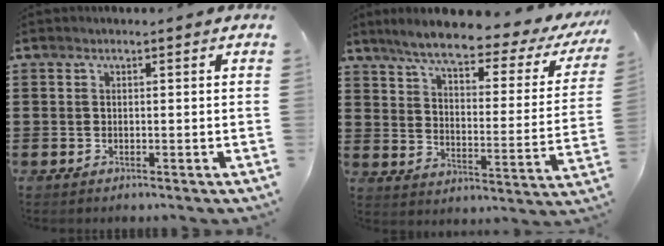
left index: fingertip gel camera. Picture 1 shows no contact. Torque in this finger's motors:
{"motor_torque": [2.14, 0.00, 0.97, 0.21]}